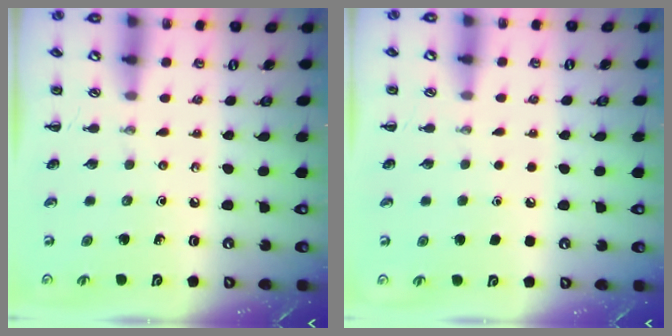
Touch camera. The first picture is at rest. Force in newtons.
{"total": 1.7, "press": 1.7, "slide": 0.1}